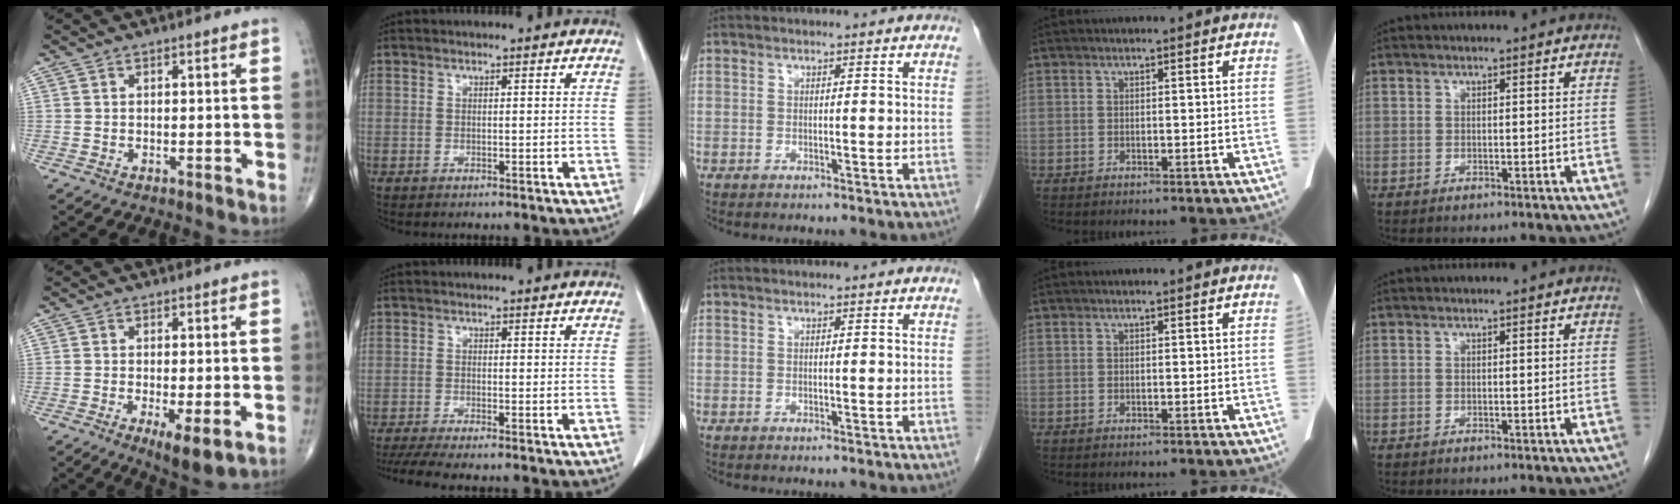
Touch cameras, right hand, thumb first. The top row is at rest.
{"thumb": {"total": 6.0, "force": [-2.0, 1.6, 5.4], "torque": [-0.091, -0.018, -0.030]}, "index": {"total": 7.2, "force": [-6.0, 0.2, 3.9], "torque": [-0.057, -0.015, -0.097]}}